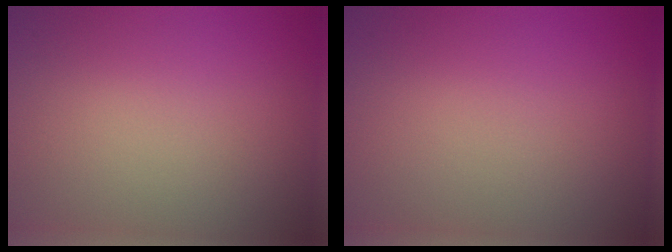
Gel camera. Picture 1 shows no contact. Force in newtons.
{"total": 0.0}